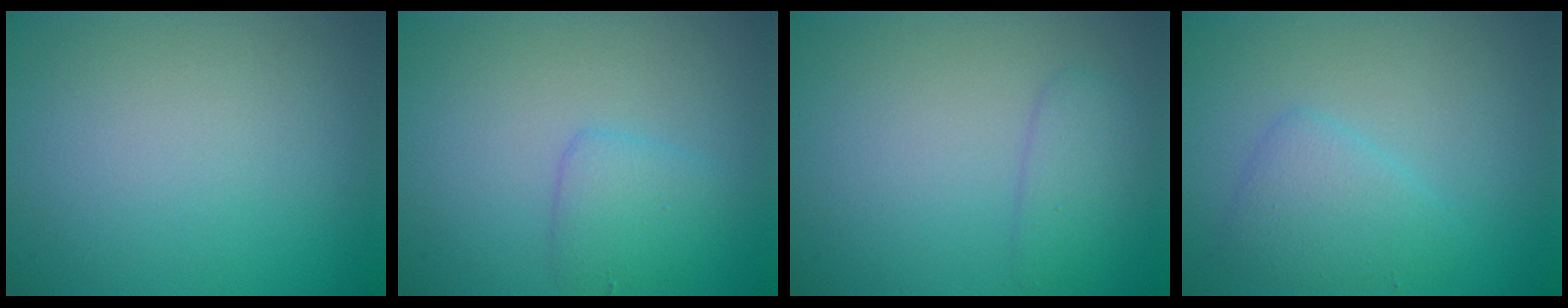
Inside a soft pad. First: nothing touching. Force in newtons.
{"total": 2.2, "press": 2.2, "slide": 0.2}
{"total": 2.1, "press": 2.1, "slide": 0.1}
{"total": 2.6, "press": 2.6, "slide": 0.1}